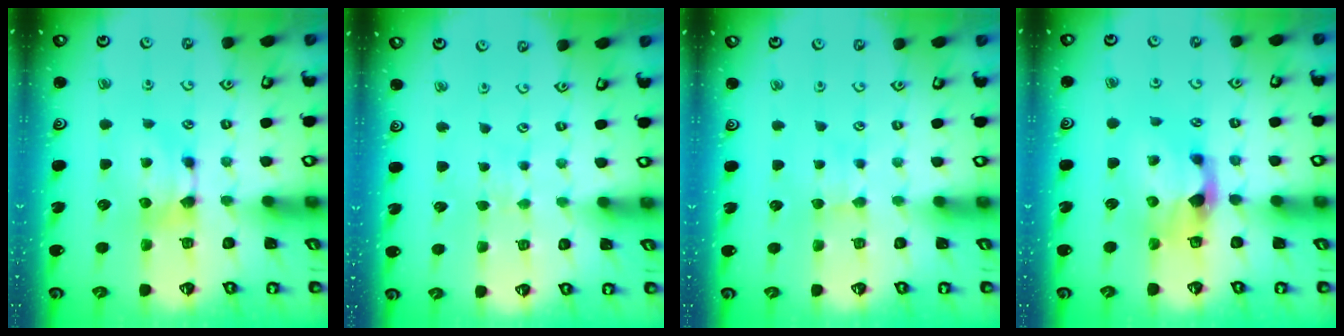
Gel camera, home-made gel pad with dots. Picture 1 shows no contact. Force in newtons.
{"total": 3.5, "press": 3.5, "slide": 0.5}
{"total": 1.9, "press": 1.9, "slide": 0.4}
{"total": 3.0, "press": 2.6, "slide": 1.3}